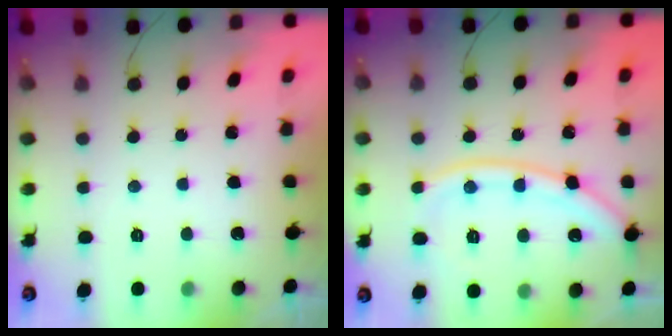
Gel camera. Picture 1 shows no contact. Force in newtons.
{"total": 12.0, "press": 11.9, "slide": 1.5}